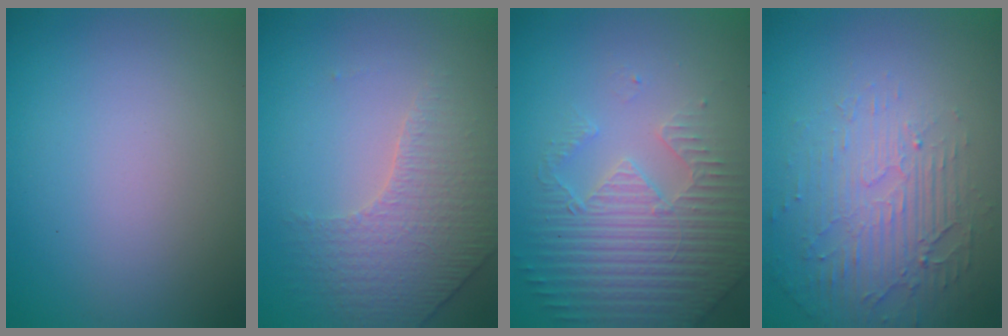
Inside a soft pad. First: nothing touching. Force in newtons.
{"total": 4.1, "press": 3.1, "slide": 2.7}
{"total": 4.8, "press": 4.3, "slide": 2.1}
{"total": 5.7, "press": 3.3, "slide": 4.6}